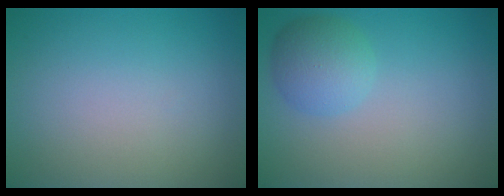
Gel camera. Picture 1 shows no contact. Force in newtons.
{"total": 3.1, "press": 3.1, "slide": 0.2}